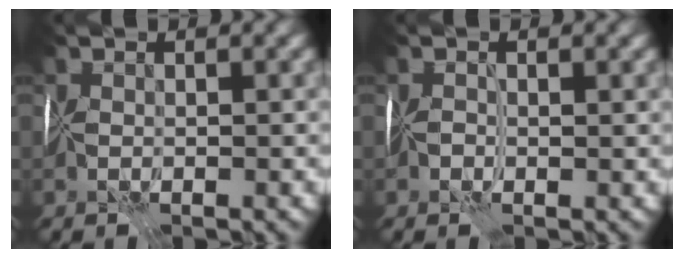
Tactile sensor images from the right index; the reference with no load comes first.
{"total": 1.1, "force": [0.2, -0.8, -0.7], "torque": [0.020, 0.000, 0.002]}